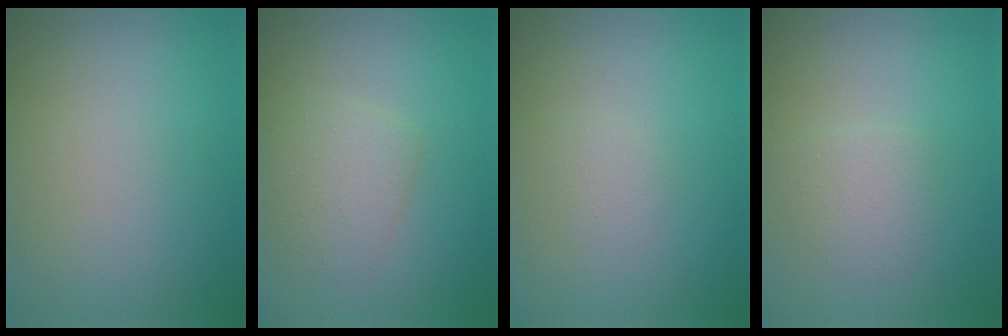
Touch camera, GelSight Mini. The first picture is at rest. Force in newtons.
{"total": 2.6, "press": 2.6, "slide": 0.1}
{"total": 0.8, "press": 0.8, "slide": 0.1}
{"total": 1.9, "press": 1.9, "slide": 0.0}